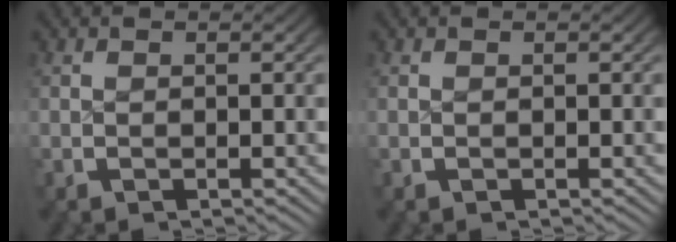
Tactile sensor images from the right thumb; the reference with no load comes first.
{"total": 0.0}